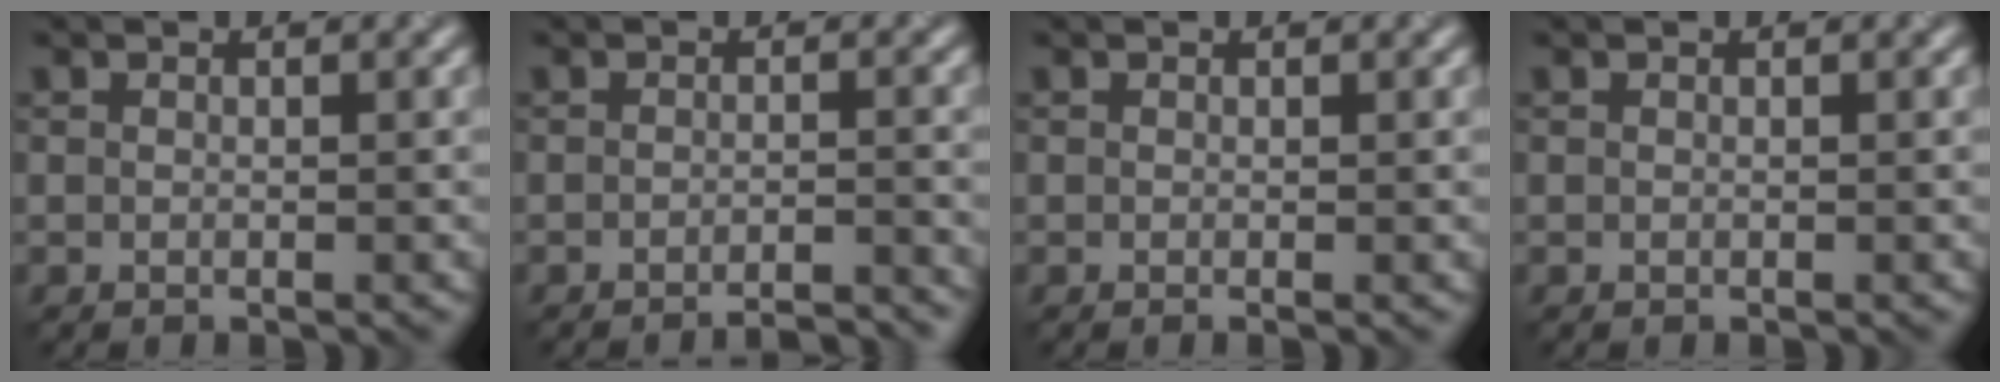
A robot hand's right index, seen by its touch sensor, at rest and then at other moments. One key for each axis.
{"total": 3.9, "fx": -3.7, "fy": 0.2, "fz": 1.3, "tx": -0.014, "ty": 0.002, "tz": -0.050}
{"total": 0.0}
{"total": 0.0}